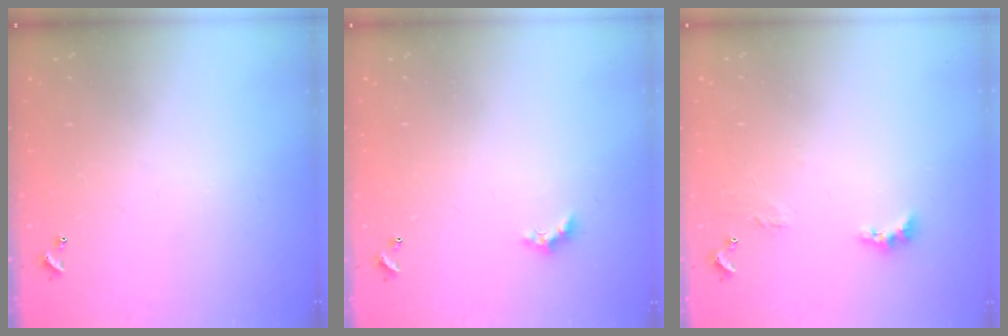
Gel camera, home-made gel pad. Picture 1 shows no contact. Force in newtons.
{"total": 2.0, "press": 1.9, "slide": 0.6}
{"total": 2.3, "press": 2.2, "slide": 0.7}